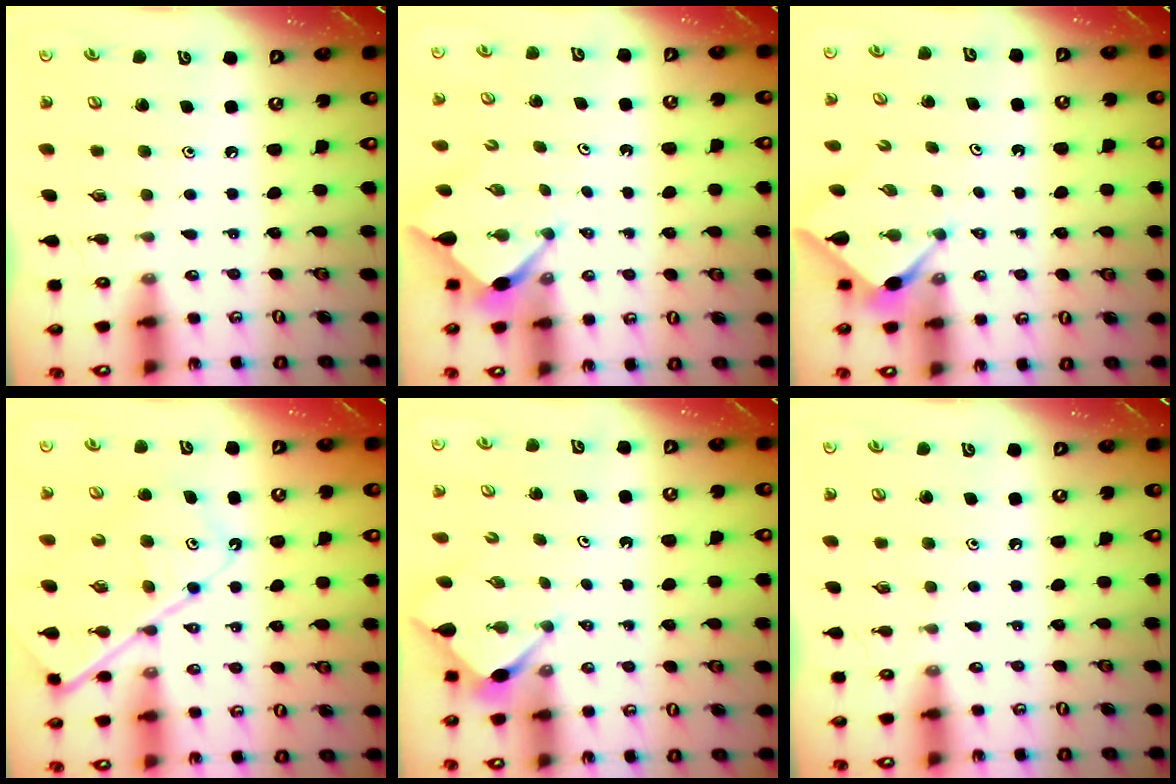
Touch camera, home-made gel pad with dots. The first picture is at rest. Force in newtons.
{"total": 4.0, "press": 4.0, "slide": 0.4}
{"total": 3.0, "press": 3.0, "slide": 0.3}
{"total": 11.5, "press": 11.4, "slide": 1.3}
{"total": 2.7, "press": 2.7, "slide": 0.3}
{"total": 0.0}